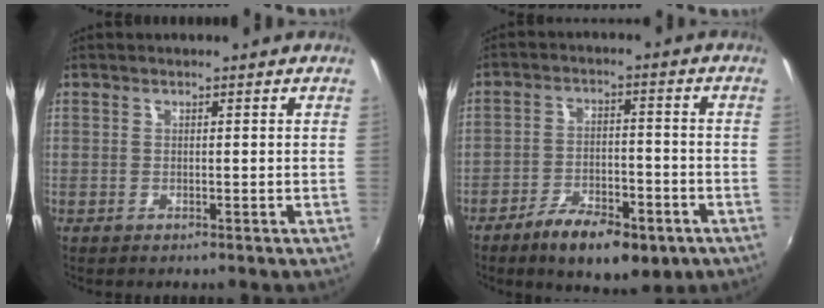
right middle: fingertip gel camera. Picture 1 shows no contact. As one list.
[{"total": 12.3, "force": [-7.7, 4.9, 8.2], "torque": [-0.155, -0.012, -0.116]}]